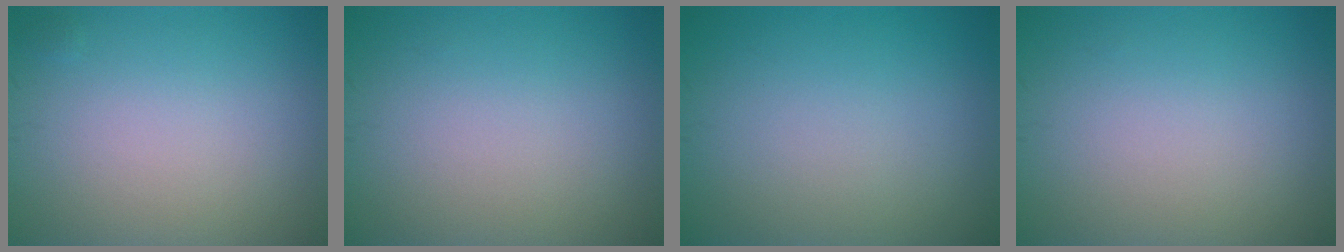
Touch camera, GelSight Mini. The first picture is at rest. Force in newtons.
{"total": 0.0}
{"total": 0.0}
{"total": 0.0}